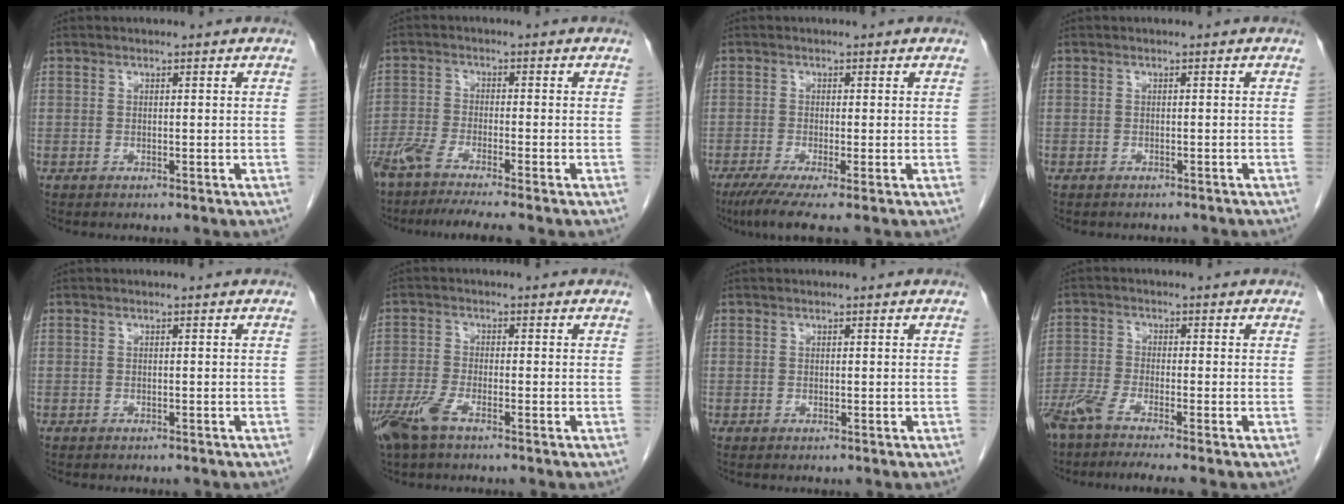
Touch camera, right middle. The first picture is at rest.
{"total": 9.2, "force": [-7.7, -0.5, 4.9], "torque": [-0.082, -0.022, -0.130]}
{"total": 5.1, "force": [-3.2, 0.0, 3.9], "torque": [-0.064, -0.016, -0.059]}
{"total": 2.7, "force": [-2.5, 0.9, 0.6], "torque": [-0.013, -0.002, -0.030]}
{"total": 2.0, "force": [-1.8, 0.7, 0.7], "torque": [-0.018, -0.004, -0.019]}
{"total": 5.1, "force": [-3.4, 1.0, 3.6], "torque": [-0.089, -0.011, -0.068]}
{"total": 0.0}
{"total": 7.4, "force": [-6.0, -0.6, 4.3], "torque": [-0.080, -0.018, -0.105]}